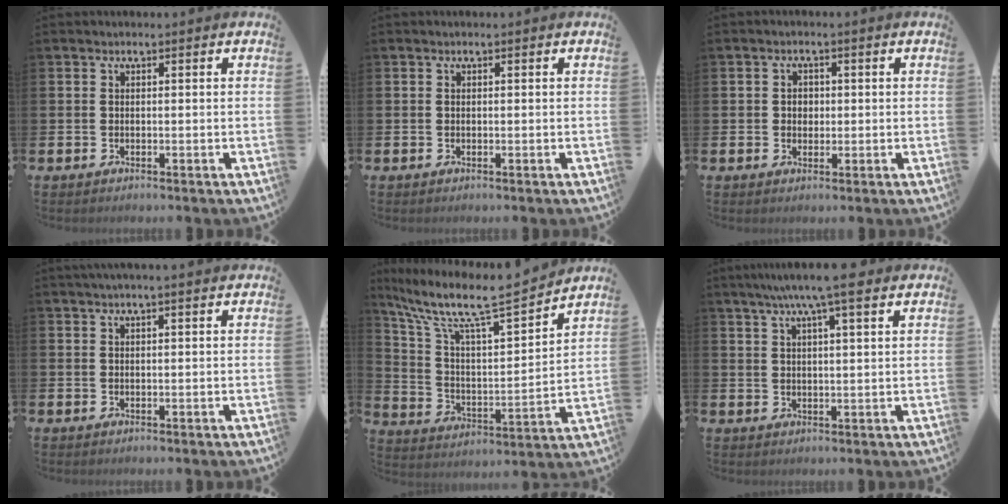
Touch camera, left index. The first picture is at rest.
{"total": 0.0}
{"total": 2.0, "force": [0.3, 1.7, 0.9], "torque": [-0.006, 0.004, 0.000]}
{"total": 1.3, "force": [1.1, -0.2, 0.8], "torque": [-0.021, 0.004, 0.021]}
{"total": 9.5, "force": [7.7, 1.6, 5.2], "torque": [-0.143, -0.049, 0.126]}
{"total": 6.6, "force": [5.4, 0.5, 3.8], "torque": [-0.078, -0.012, 0.093]}